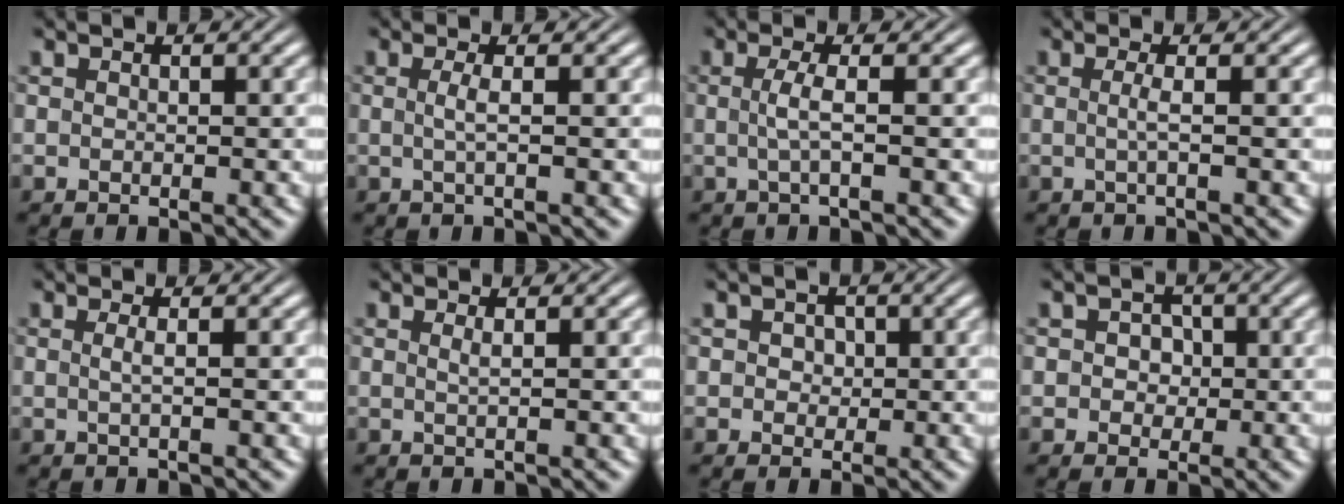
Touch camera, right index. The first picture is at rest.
{"total": 1.5, "force": [-0.2, -0.3, 1.4], "torque": [-0.033, -0.006, 0.001]}
{"total": 2.0, "force": [-0.3, -0.3, 2.0], "torque": [-0.042, -0.002, -0.002]}
{"total": 1.4, "force": [-0.4, -0.5, 1.3], "torque": [-0.030, -0.005, -0.004]}
{"total": 1.1, "force": [-0.1, -0.3, 1.1], "torque": [-0.027, -0.005, 0.001]}
{"total": 0.9, "force": [0.2, -0.4, 0.7], "torque": [-0.016, -0.007, 0.007]}
{"total": 1.7, "force": [0.0, 1.6, 0.4], "torque": [-0.007, -0.005, 0.001]}
{"total": 2.1, "force": [-0.4, 2.0, 0.5], "torque": [-0.004, -0.006, -0.008]}